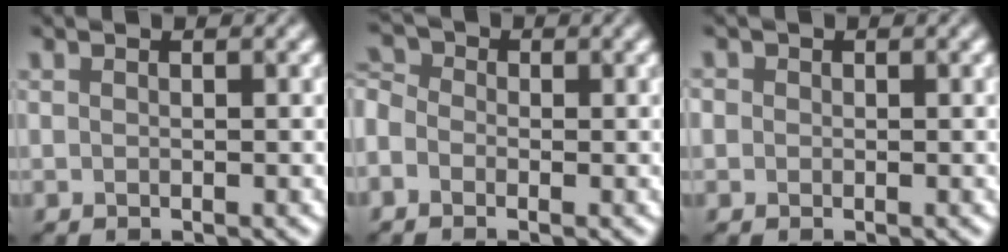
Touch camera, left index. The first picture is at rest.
{"total": 1.9, "force": [-1.3, 1.4, 0.4], "torque": [-0.024, 0.011, -0.021]}
{"total": 1.0, "force": [-0.7, 0.2, -0.7], "torque": [0.008, 0.004, 0.004]}